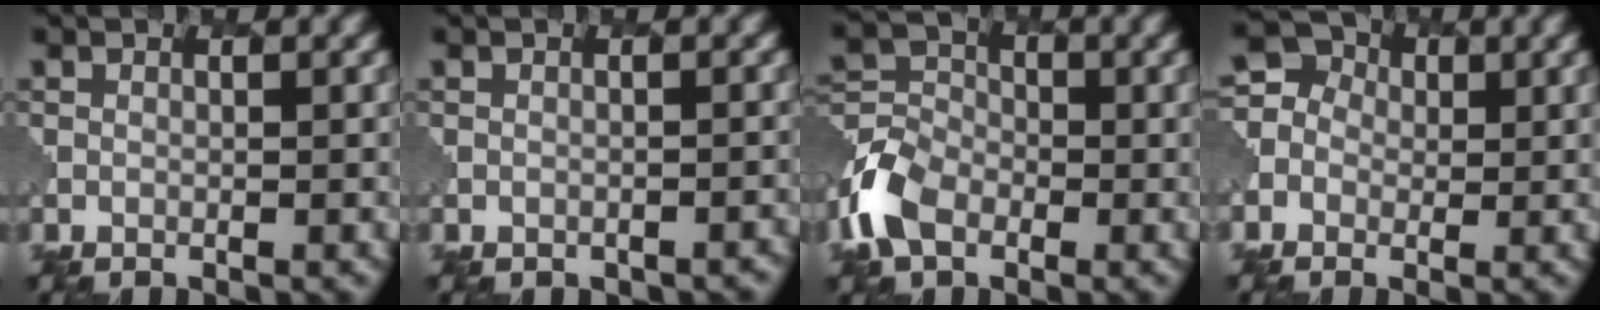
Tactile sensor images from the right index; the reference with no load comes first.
{"total": 1.5, "force": [-1.4, 0.5, -0.1], "torque": [-0.002, -0.002, -0.011]}
{"total": 5.5, "force": [-2.7, 3.9, 2.7], "torque": [-0.070, 0.000, -0.063]}
{"total": 4.4, "force": [-0.3, 4.2, 1.5], "torque": [-0.023, 0.020, -0.026]}